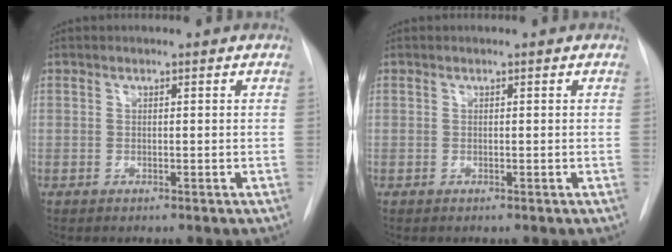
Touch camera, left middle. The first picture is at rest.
{"total": 0.0}